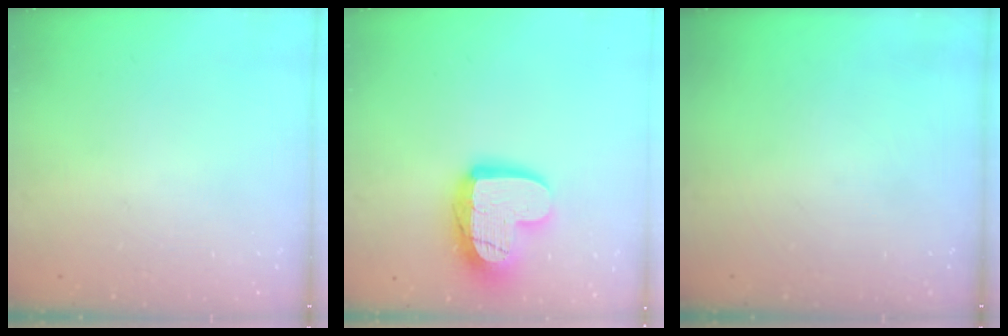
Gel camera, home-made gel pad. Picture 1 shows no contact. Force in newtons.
{"total": 17.3, "press": 17.3, "slide": 1.7}
{"total": 0.0}